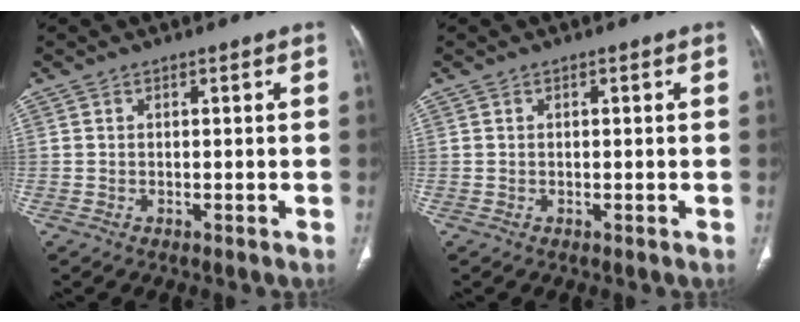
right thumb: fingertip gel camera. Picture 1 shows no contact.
{"total": 0.0}